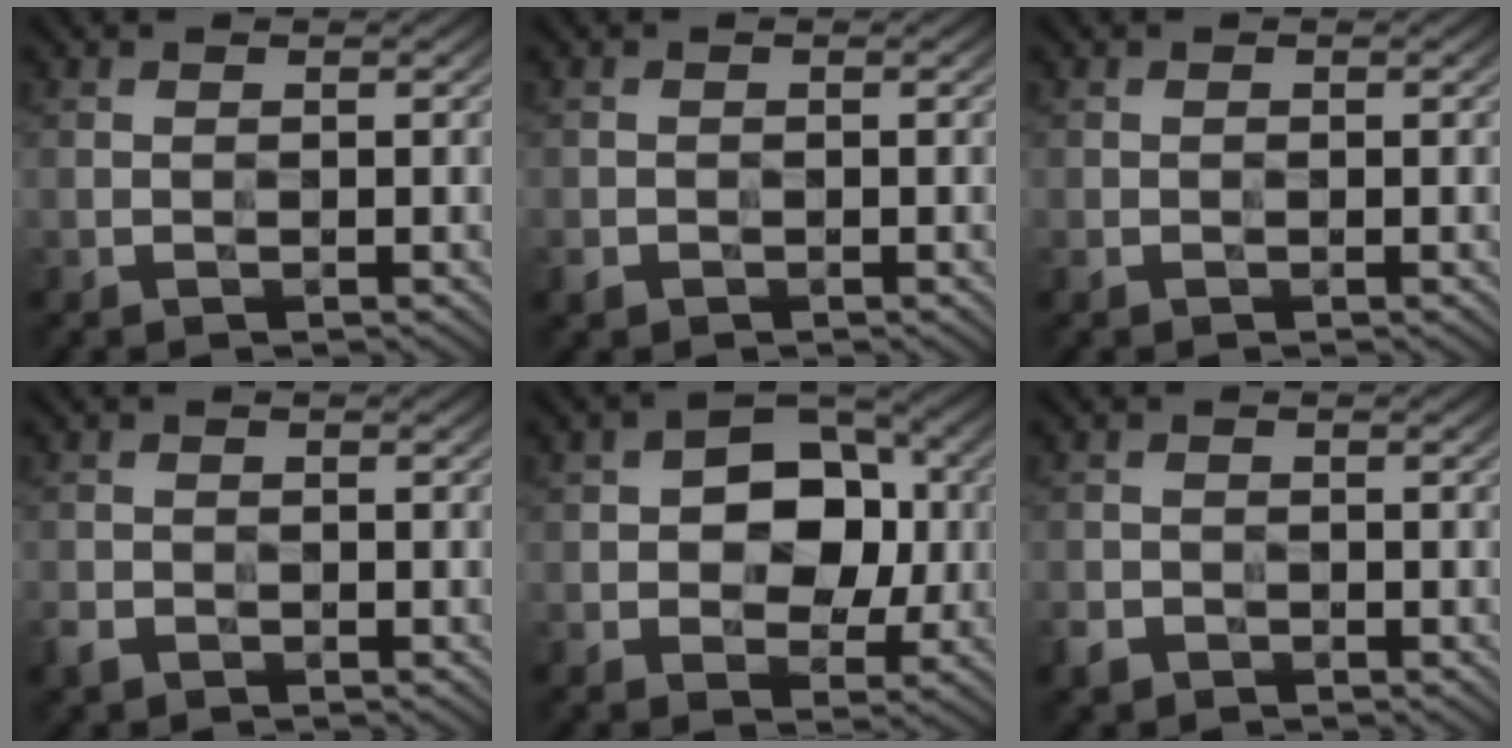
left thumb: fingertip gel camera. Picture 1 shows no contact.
{"total": 1.0, "force": [-0.6, 0.7, 0.3], "torque": [-0.006, -0.004, -0.013]}
{"total": 0.6, "force": [-0.3, 0.4, 0.3], "torque": [-0.007, -0.002, -0.006]}
{"total": 1.6, "force": [-1.1, 1.0, 0.5], "torque": [-0.013, -0.004, -0.026]}
{"total": 8.1, "force": [0.3, 5.7, 5.8], "torque": [-0.077, 0.008, -0.006]}
{"total": 1.7, "force": [-1.1, 1.1, 0.5], "torque": [-0.009, -0.003, -0.026]}